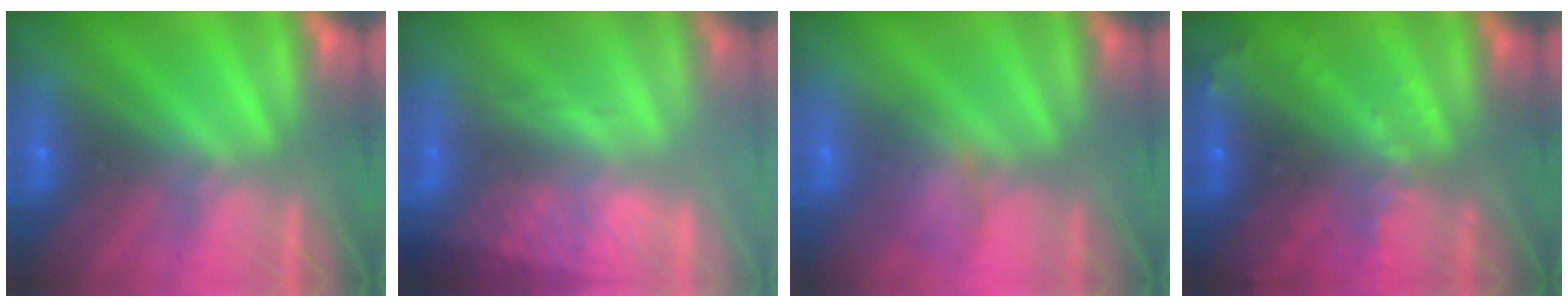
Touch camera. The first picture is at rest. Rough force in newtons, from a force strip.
{"total": 2.9}
{"total": 3.0}
{"total": 3.1}